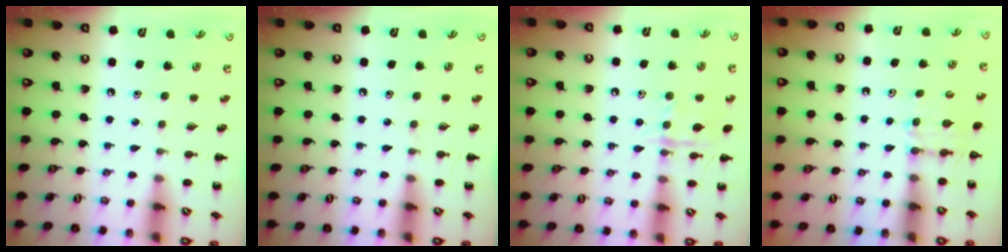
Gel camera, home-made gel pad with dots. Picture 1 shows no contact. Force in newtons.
{"total": 0.0}
{"total": 9.7, "press": 9.7, "slide": 0.5}
{"total": 5.3, "press": 5.1, "slide": 1.5}